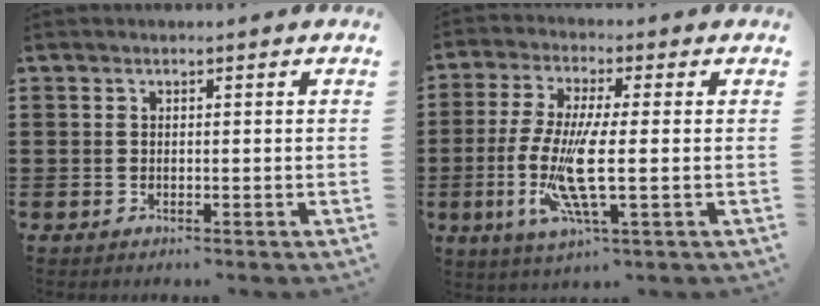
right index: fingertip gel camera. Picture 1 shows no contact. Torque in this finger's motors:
{"motor_torque": [1.21, 0.93, 0.65, 0.10]}